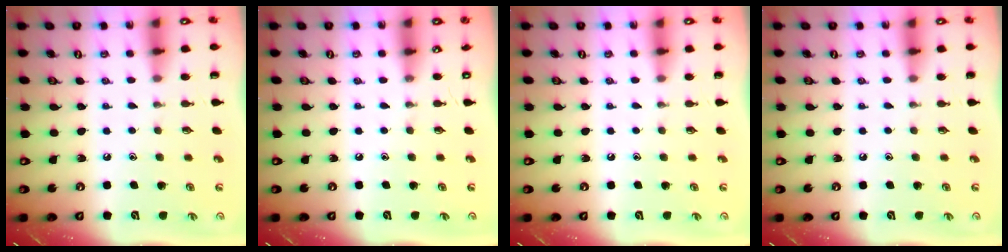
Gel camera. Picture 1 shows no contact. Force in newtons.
{"total": 0.0}
{"total": 0.0}
{"total": 0.0}